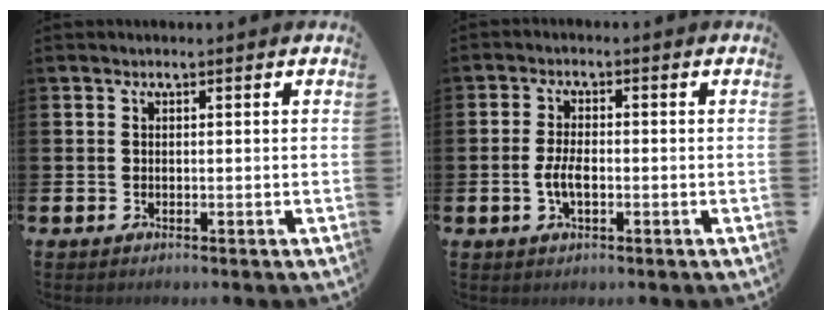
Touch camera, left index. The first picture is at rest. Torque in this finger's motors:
{"motor_torque": [0.46, 0.20, 0.10, 0.11]}